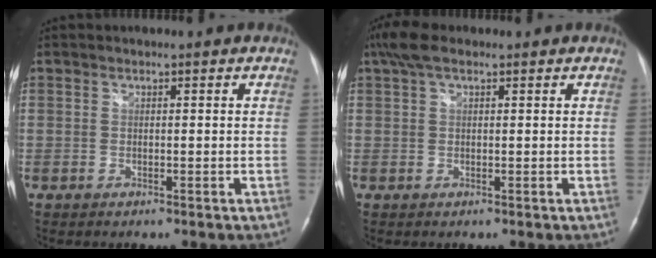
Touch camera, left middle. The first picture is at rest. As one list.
[{"total": 4.1, "force": [2.6, 1.5, 2.7], "torque": [-0.067, 0.030, 0.054]}]